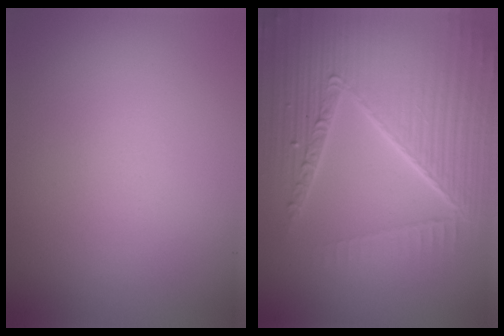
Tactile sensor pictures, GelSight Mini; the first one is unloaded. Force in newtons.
{"total": 10.0, "press": 6.5, "slide": 7.6}